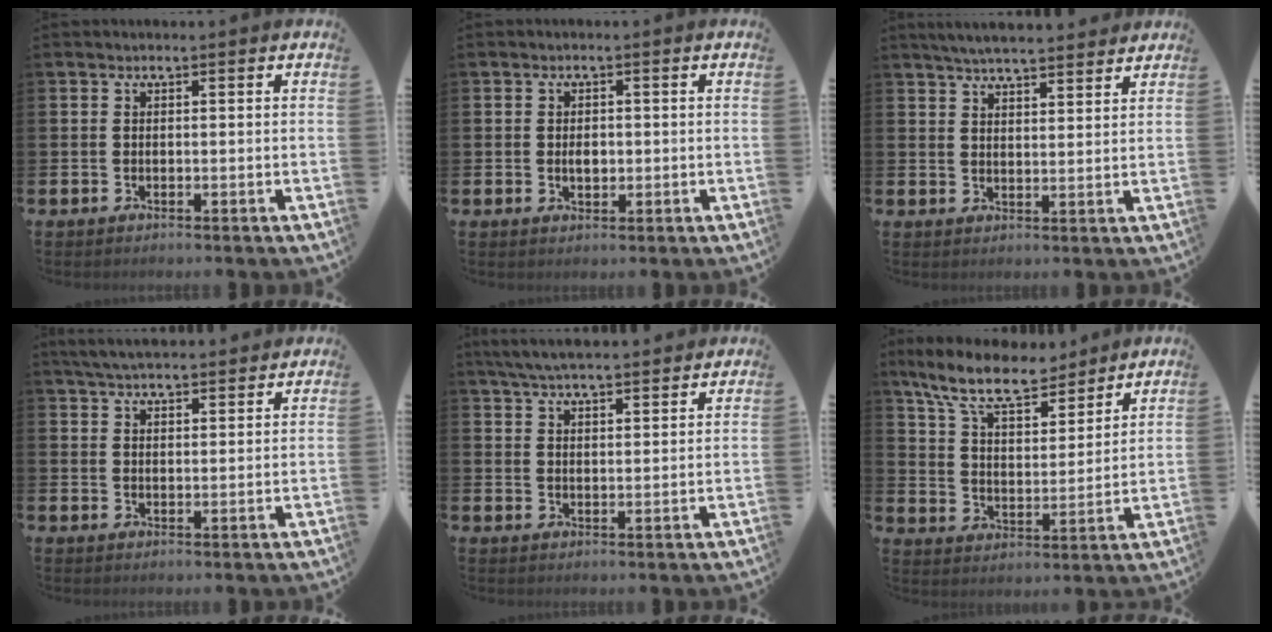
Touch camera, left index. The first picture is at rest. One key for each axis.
{"total": 1.9, "fx": 0.0, "fy": 1.2, "fz": 1.5, "tx": -0.013, "ty": 0.001, "tz": -0.006}
{"total": 4.9, "fx": 4.8, "fy": 0.4, "fz": 1.0, "tx": -0.031, "ty": -0.018, "tz": 0.087}
{"total": 4.6, "fx": 4.5, "fy": 0.6, "fz": 0.9, "tx": -0.037, "ty": -0.010, "tz": 0.085}
{"total": 5.5, "fx": 5.3, "fy": 0.4, "fz": 1.3, "tx": -0.047, "ty": -0.016, "tz": 0.098}
{"total": 10.5, "fx": 9.2, "fy": 3.0, "fz": 4.2, "tx": -0.115, "ty": -0.045, "tz": 0.166}